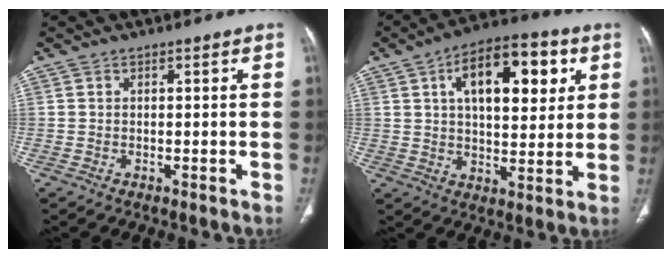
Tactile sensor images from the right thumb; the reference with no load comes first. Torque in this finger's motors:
{"motor_torque": [0.40, 4.61, 1.69, 0.28, 0.15]}